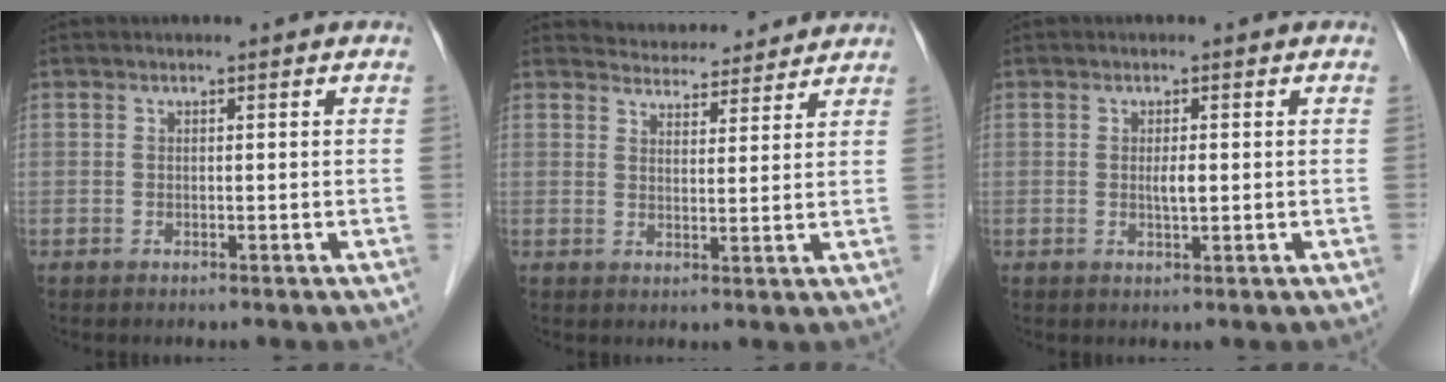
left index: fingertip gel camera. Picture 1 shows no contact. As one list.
[{"total": 7.5, "force": [7.3, 1.7, 0.5], "torque": [-0.006, 0.014, 0.095]}, {"total": 1.7, "force": [0.1, 0.3, 1.7], "torque": [-0.033, -0.001, 0.003]}]